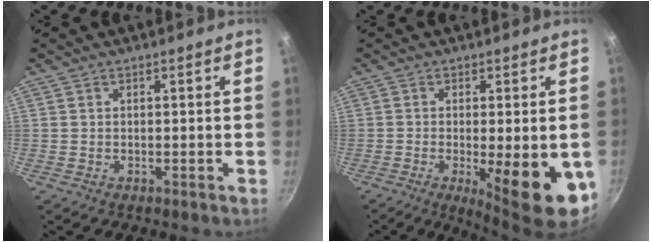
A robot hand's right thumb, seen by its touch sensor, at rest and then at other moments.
{"total": 13.6, "force": [-3.8, 3.6, 12.6], "torque": [-0.156, -0.009, -0.044]}